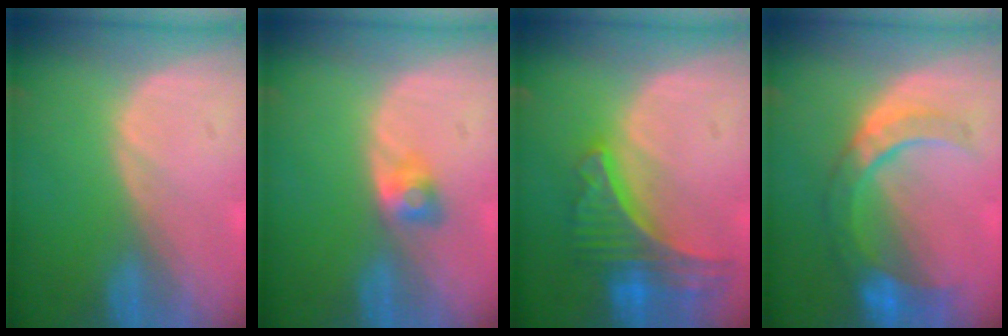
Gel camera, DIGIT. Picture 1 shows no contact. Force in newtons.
{"total": 2.7, "press": 2.4, "slide": 1.1}
{"total": 8.9, "press": 7.7, "slide": 4.4}
{"total": 8.8, "press": 7.8, "slide": 4.0}